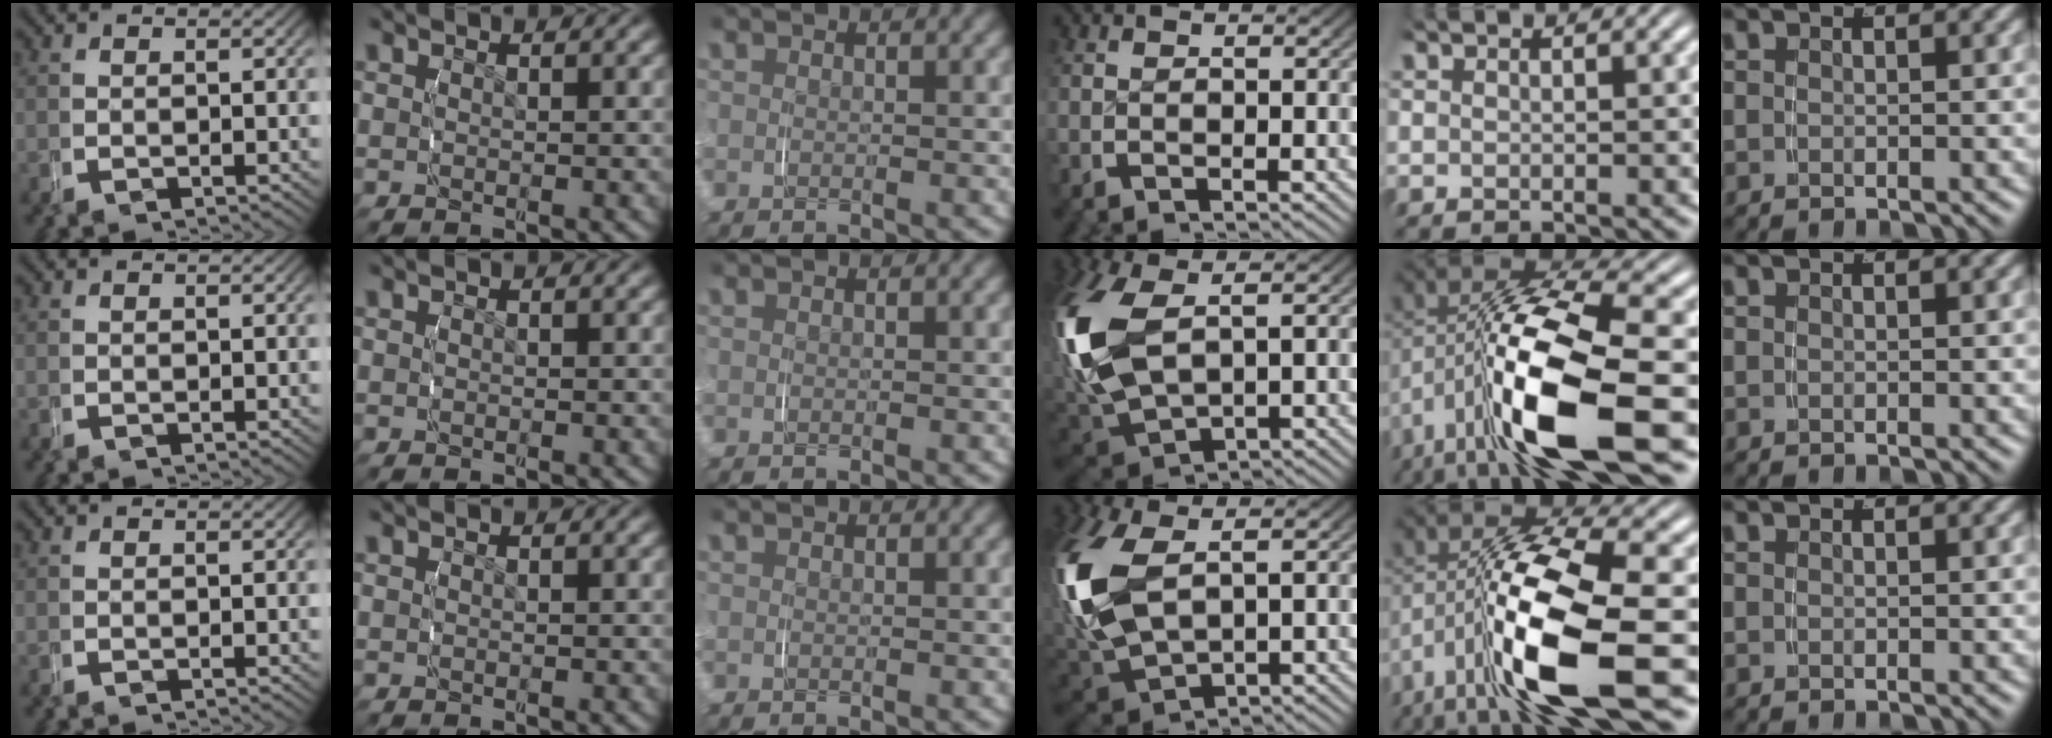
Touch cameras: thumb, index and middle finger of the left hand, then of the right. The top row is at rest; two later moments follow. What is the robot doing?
{"motion": "grasp_and_lifting", "object": "knife"}